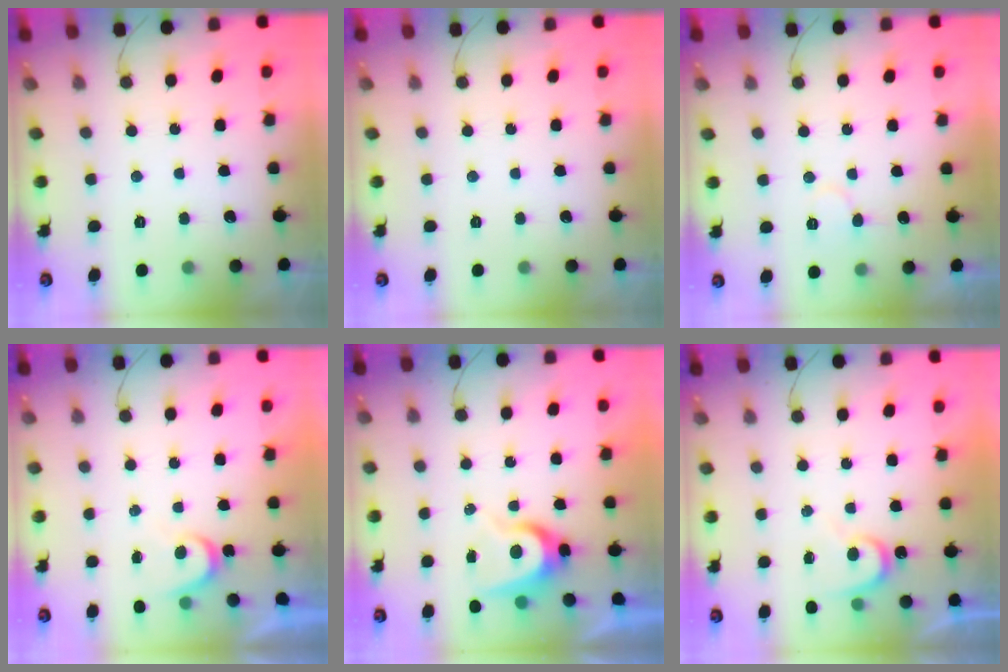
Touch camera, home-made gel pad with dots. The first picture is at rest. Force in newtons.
{"total": 0.0}
{"total": 6.7, "press": 6.6, "slide": 0.6}
{"total": 3.7, "press": 3.6, "slide": 0.4}
{"total": 6.9, "press": 6.9, "slide": 0.1}
{"total": 7.3, "press": 7.3, "slide": 0.3}